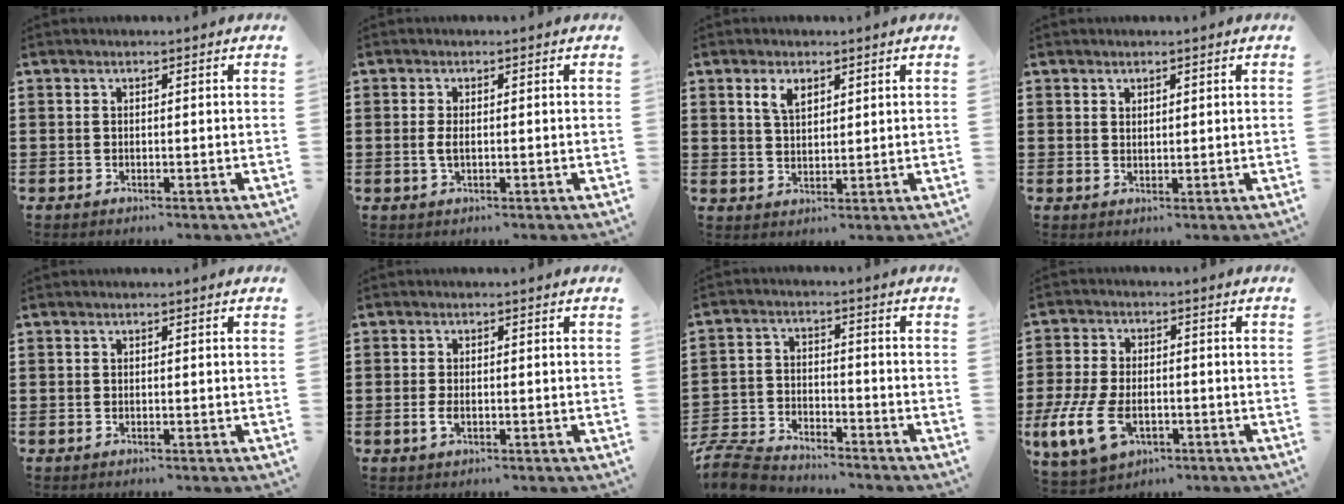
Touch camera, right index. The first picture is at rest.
{"total": 1.9, "force": [0.0, 0.6, 1.8], "torque": [-0.051, -0.008, -0.005]}
{"total": 3.2, "force": [1.9, 1.7, 2.0], "torque": [-0.045, 0.007, 0.035]}
{"total": 1.3, "force": [1.1, 0.6, 0.1], "torque": [-0.003, 0.003, 0.021]}
{"total": 0.0}
{"total": 1.7, "force": [-0.4, 0.7, 1.5], "torque": [-0.039, -0.007, -0.008]}
{"total": 9.0, "force": [-8.6, 2.1, 1.6], "torque": [-0.045, 0.021, -0.171]}
{"total": 6.9, "force": [-2.0, 3.6, 5.6], "torque": [-0.144, -0.013, -0.039]}